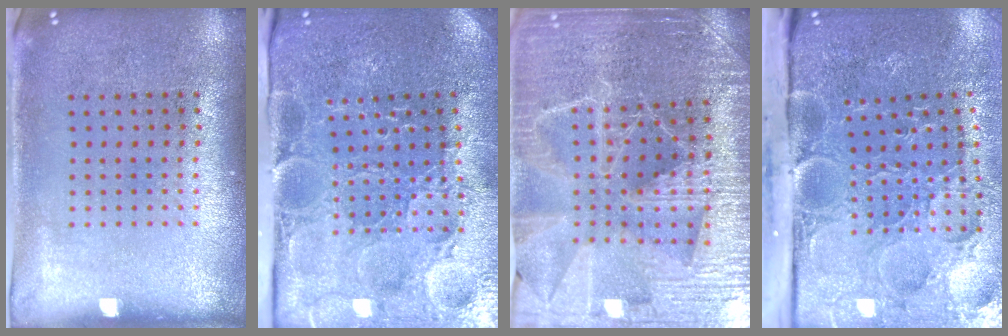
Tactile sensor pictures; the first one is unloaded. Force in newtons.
{"total": 3.7, "press": 3.7, "slide": 0.6}
{"total": 4.8, "press": 4.5, "slide": 1.7}
{"total": 5.1, "press": 4.0, "slide": 3.1}